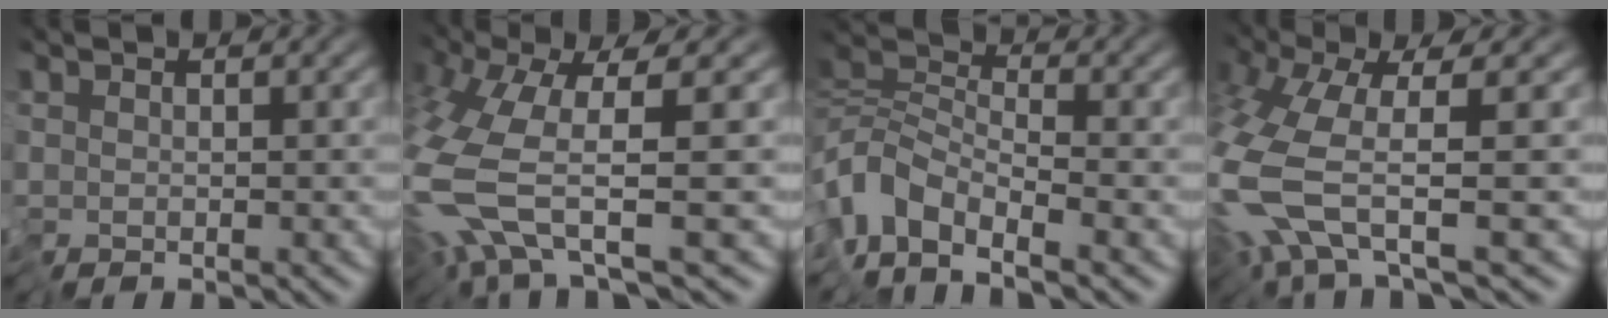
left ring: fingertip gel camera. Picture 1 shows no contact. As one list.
[{"total": 8.1, "force": [-2.1, 1.8, 7.6], "torque": [-0.200, -0.010, -0.046]}, {"total": 3.7, "force": [-3.2, 0.8, 1.7], "torque": [-0.034, 0.006, -0.081]}, {"total": 7.8, "force": [-2.7, 1.7, 7.1], "torque": [-0.192, -0.009, -0.061]}]